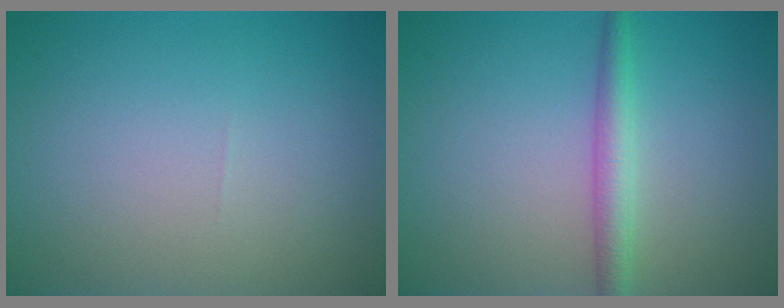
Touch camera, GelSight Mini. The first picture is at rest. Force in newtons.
{"total": 2.5, "press": 2.5, "slide": 0.1}